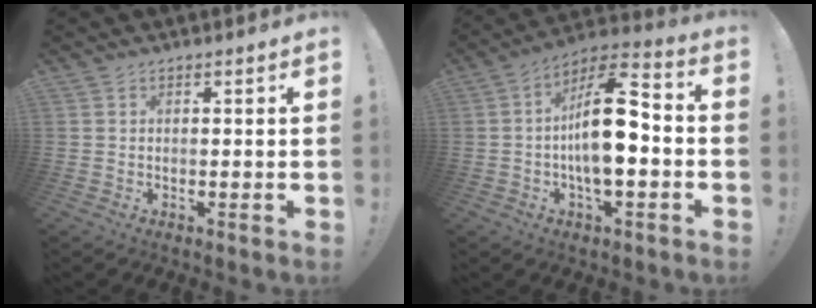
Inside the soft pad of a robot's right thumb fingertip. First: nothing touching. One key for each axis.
{"total": 16.5, "fx": -1.6, "fy": 6.6, "fz": 15.1, "tx": -0.240, "ty": 0.011, "tz": -0.027}